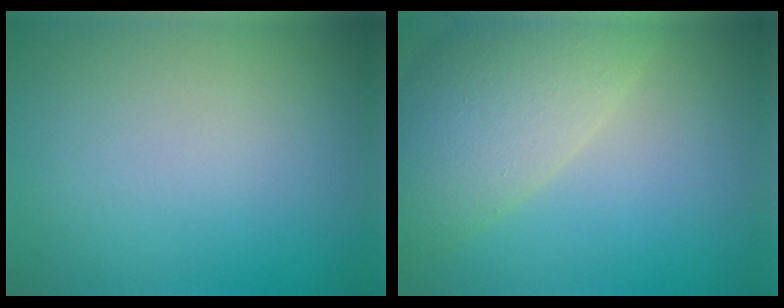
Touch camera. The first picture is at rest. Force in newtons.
{"total": 8.1, "press": 8.0, "slide": 1.0}